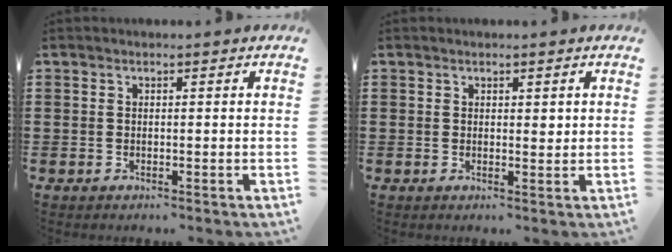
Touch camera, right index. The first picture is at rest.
{"total": 1.0, "force": [0.5, 0.6, 0.7], "torque": [-0.005, 0.001, 0.006]}